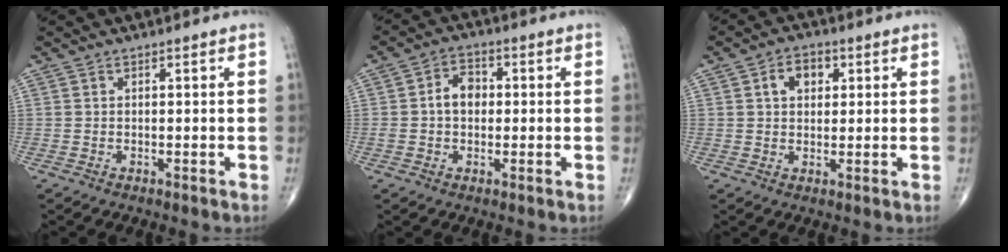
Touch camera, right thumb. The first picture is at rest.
{"total": 5.4, "force": [0.2, 3.9, 3.7], "torque": [-0.054, 0.017, -0.003]}
{"total": 5.3, "force": [1.7, 3.7, 3.4], "torque": [-0.036, 0.005, 0.024]}